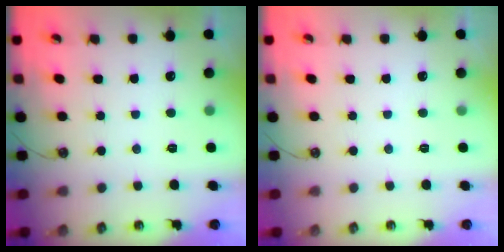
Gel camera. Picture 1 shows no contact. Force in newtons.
{"total": 0.0}